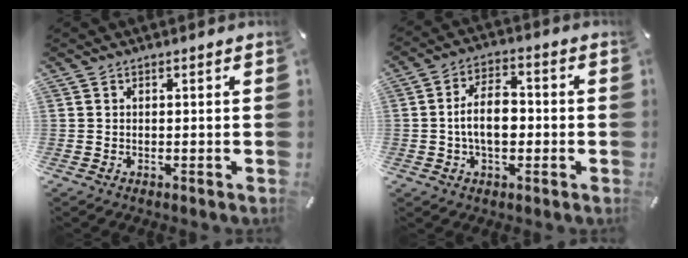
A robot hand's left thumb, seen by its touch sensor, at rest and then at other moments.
{"total": 9.6, "force": [-1.0, 5.8, 7.5], "torque": [-0.135, 0.008, -0.021]}